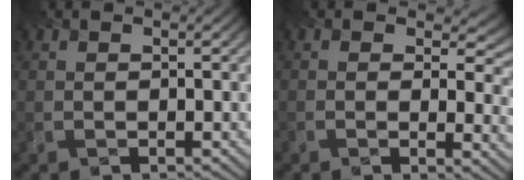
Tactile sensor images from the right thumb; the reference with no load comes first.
{"total": 7.9, "force": [4.8, 3.8, 5.1], "torque": [-0.090, 0.003, 0.068]}